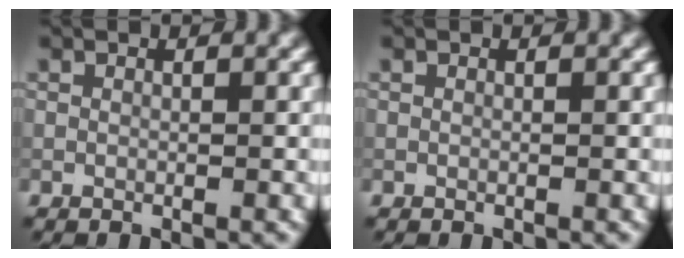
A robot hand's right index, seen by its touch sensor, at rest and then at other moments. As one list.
[{"total": 0.0}]